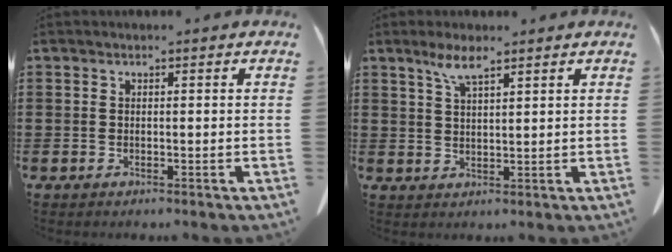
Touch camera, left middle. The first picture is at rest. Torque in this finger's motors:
{"motor_torque": [1.69, 0.45, 0.29, 0.06]}